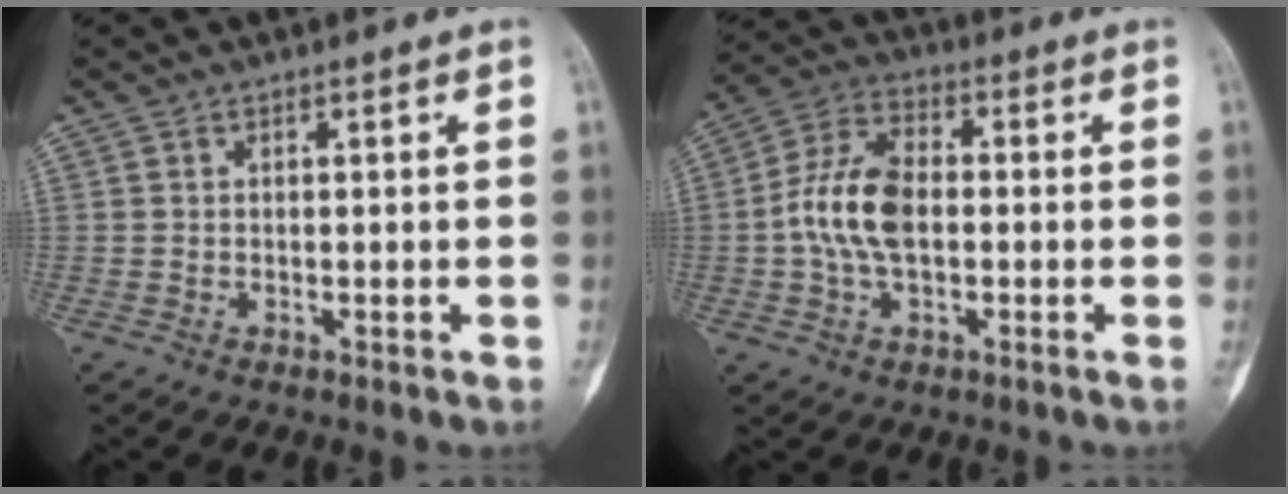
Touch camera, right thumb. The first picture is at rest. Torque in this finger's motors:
{"motor_torque": [0.53, 0.51, 0.11, -0.04, 0.08]}